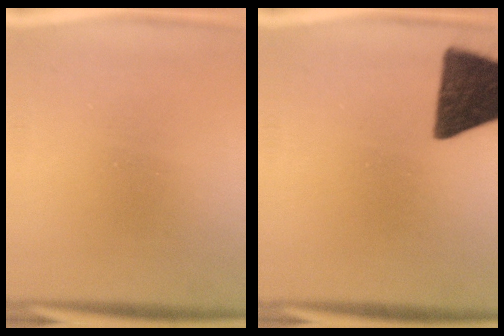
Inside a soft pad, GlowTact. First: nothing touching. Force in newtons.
{"total": 15.1}